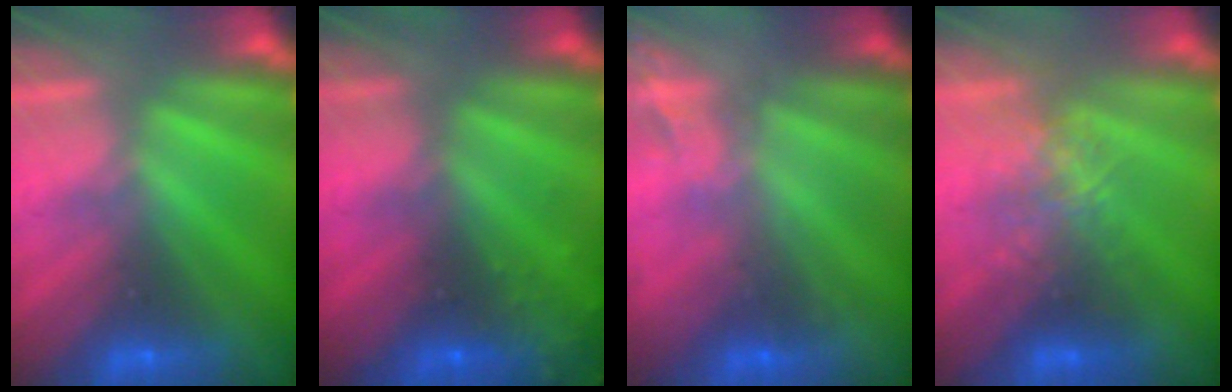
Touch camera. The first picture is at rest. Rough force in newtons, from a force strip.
{"total": 9.4}
{"total": 2.2}
{"total": 2.5}